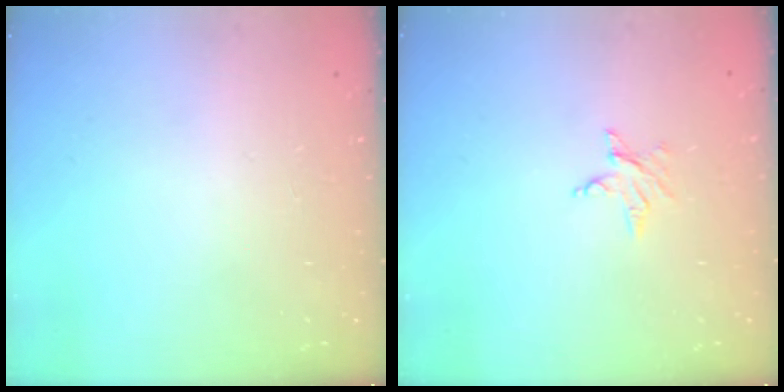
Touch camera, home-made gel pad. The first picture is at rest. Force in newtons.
{"total": 2.5, "press": 2.5, "slide": 0.4}